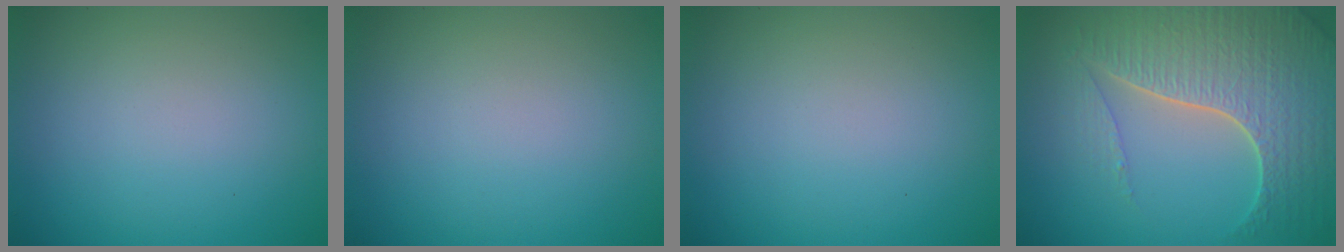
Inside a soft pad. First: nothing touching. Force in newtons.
{"total": 0.0}
{"total": 0.0}
{"total": 7.3, "press": 5.3, "slide": 5.0}